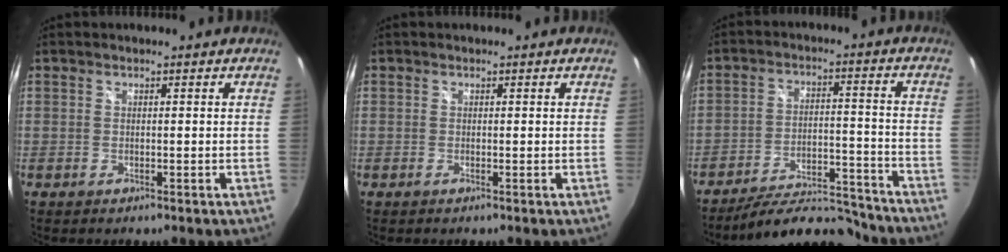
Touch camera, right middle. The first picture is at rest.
{"total": 0.0}
{"total": 14.4, "force": [-13.5, 3.4, 3.9], "torque": [-0.075, 0.019, -0.187]}